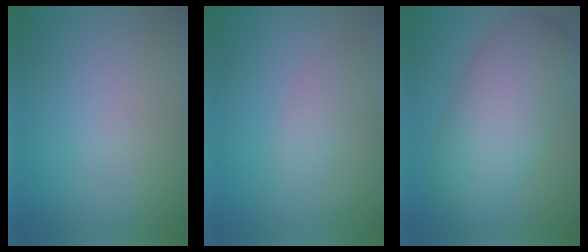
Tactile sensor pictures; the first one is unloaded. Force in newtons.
{"total": 1.4, "press": 1.4, "slide": 0.1}
{"total": 8.2, "press": 8.2, "slide": 0.3}